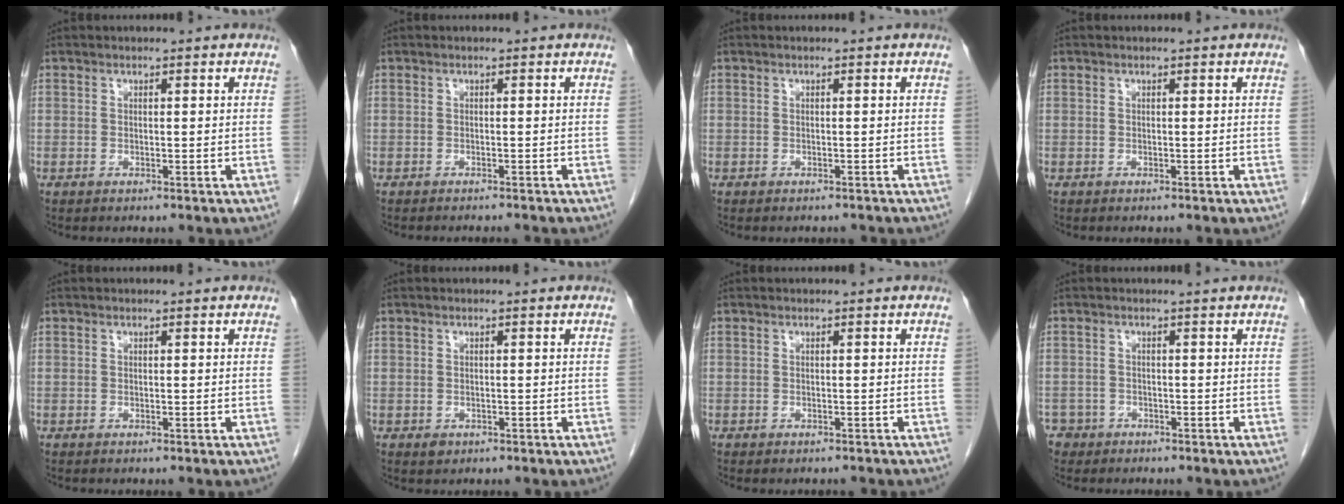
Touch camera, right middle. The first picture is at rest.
{"total": 4.7, "force": [-4.4, 0.3, 1.7], "torque": [-0.018, -0.011, -0.053]}
{"total": 3.9, "force": [-3.6, 0.9, 1.2], "torque": [-0.021, -0.006, -0.040]}
{"total": 0.0}
{"total": 0.0}
{"total": 1.0, "force": [-0.5, 0.8, 0.4], "torque": [-0.006, 0.001, -0.002]}
{"total": 3.2, "force": [-2.9, 0.9, 1.1], "torque": [-0.017, -0.004, -0.033]}
{"total": 2.5, "force": [-1.8, 1.8, 0.2], "torque": [0.004, 0.007, -0.029]}